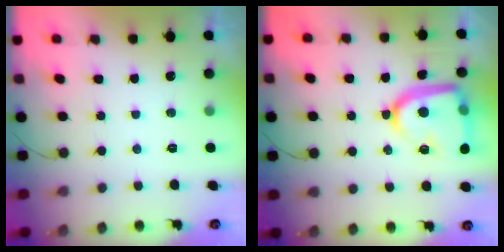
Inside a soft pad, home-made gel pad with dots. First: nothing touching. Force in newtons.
{"total": 16.8, "press": 16.8, "slide": 1.0}